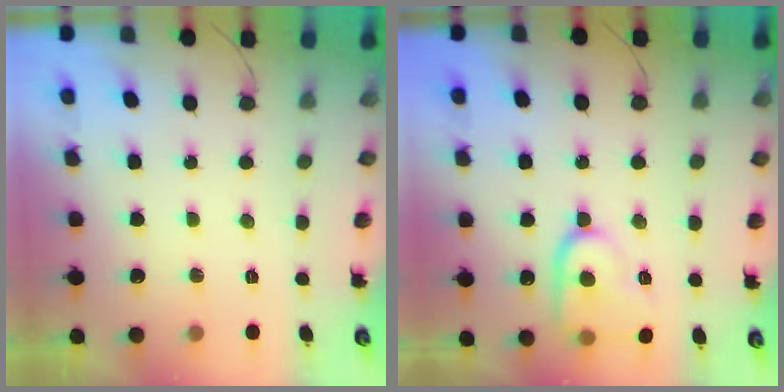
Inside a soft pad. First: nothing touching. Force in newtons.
{"total": 13.3, "press": 13.2, "slide": 1.4}